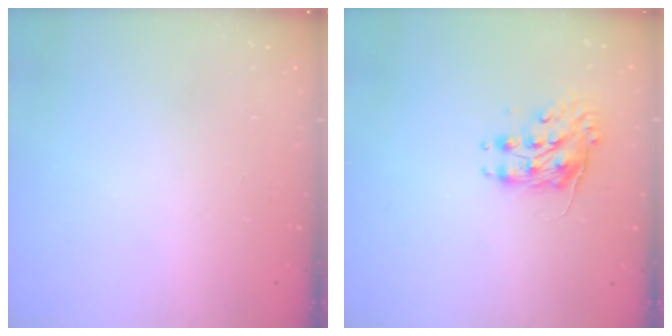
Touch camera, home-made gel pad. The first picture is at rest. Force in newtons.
{"total": 8.4, "press": 8.4, "slide": 0.3}